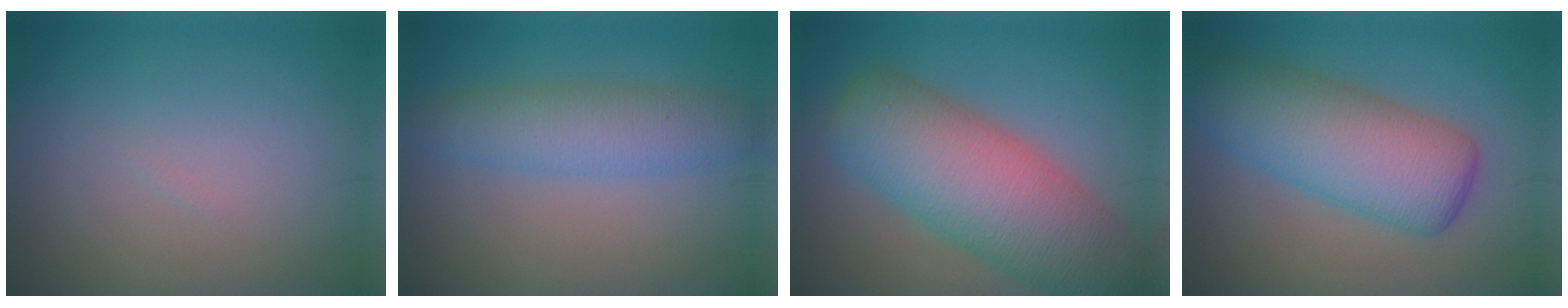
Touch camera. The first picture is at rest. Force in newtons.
{"total": 4.4, "press": 4.4, "slide": 0.1}
{"total": 10.8, "press": 10.8, "slide": 0.5}
{"total": 8.2, "press": 8.2, "slide": 0.3}